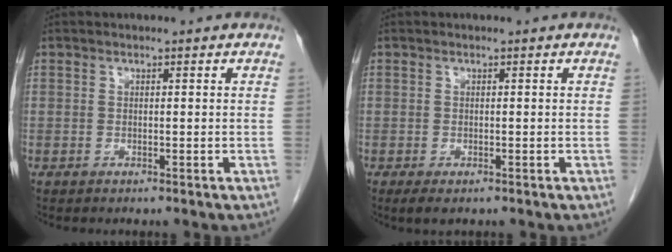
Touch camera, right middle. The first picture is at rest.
{"total": 2.1, "force": [-1.3, 0.9, 1.4], "torque": [-0.020, -0.003, -0.014]}